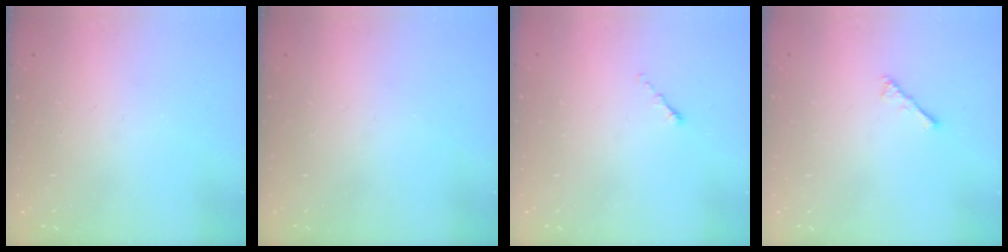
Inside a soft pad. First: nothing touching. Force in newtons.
{"total": 0.0}
{"total": 0.0}
{"total": 2.1, "press": 2.1, "slide": 0.5}